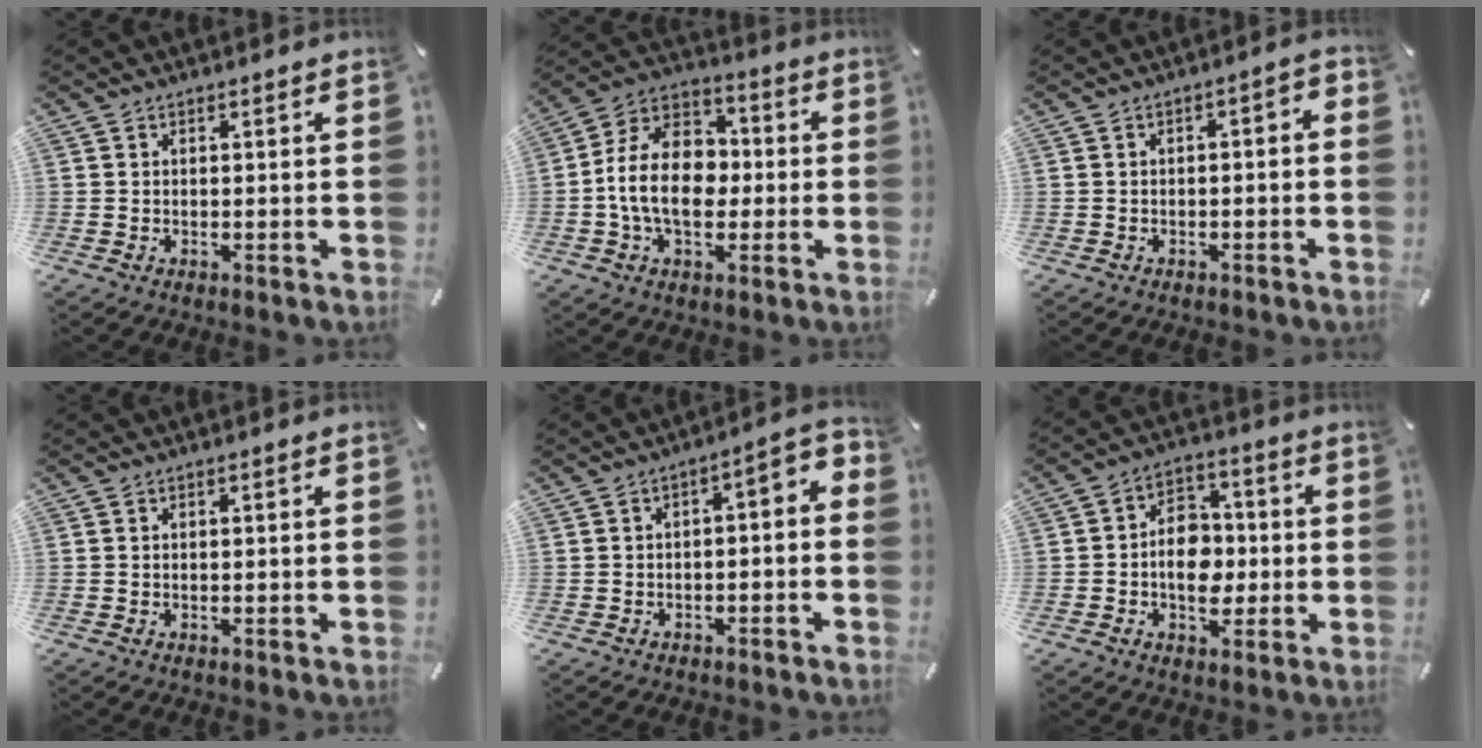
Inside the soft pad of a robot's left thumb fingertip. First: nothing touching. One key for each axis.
{"total": 14.1, "fx": -2.3, "fy": 10.3, "fz": 9.2, "tx": -0.193, "ty": 0.021, "tz": -0.045}
{"total": 3.1, "fx": -1.9, "fy": 1.2, "fz": 2.0, "tx": -0.032, "ty": 0.017, "tz": -0.037}
{"total": 0.6, "fx": -0.1, "fy": 0.1, "fz": 0.6, "tx": -0.010, "ty": -0.001, "tz": -0.002}
{"total": 4.3, "fx": -2.4, "fy": 1.9, "fz": 3.0, "tx": -0.051, "ty": 0.011, "tz": -0.048}
{"total": 9.8, "fx": -1.8, "fy": 7.5, "fz": 5.9, "tx": -0.087, "ty": 0.013, "tz": -0.032}